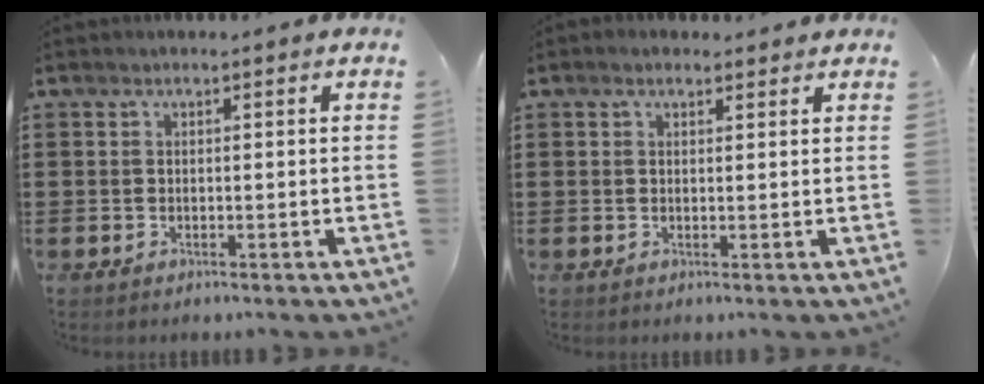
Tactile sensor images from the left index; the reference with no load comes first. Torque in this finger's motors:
{"motor_torque": [2.14, 0.00, 0.34, 0.05]}